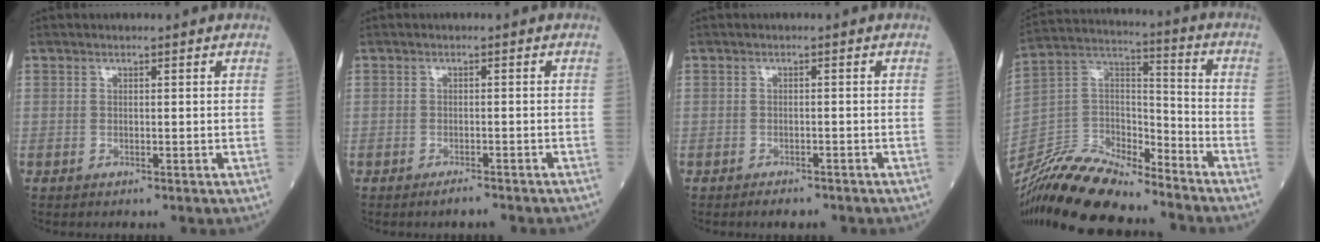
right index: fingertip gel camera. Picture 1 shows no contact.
{"total": 2.7, "force": [-2.4, 0.1, 1.4], "torque": [-0.018, -0.003, -0.028]}
{"total": 2.6, "force": [-2.2, 0.8, 1.1], "torque": [-0.016, -0.003, -0.023]}
{"total": 18.1, "force": [-16.5, 3.4, 6.6], "torque": [-0.129, 0.019, -0.305]}